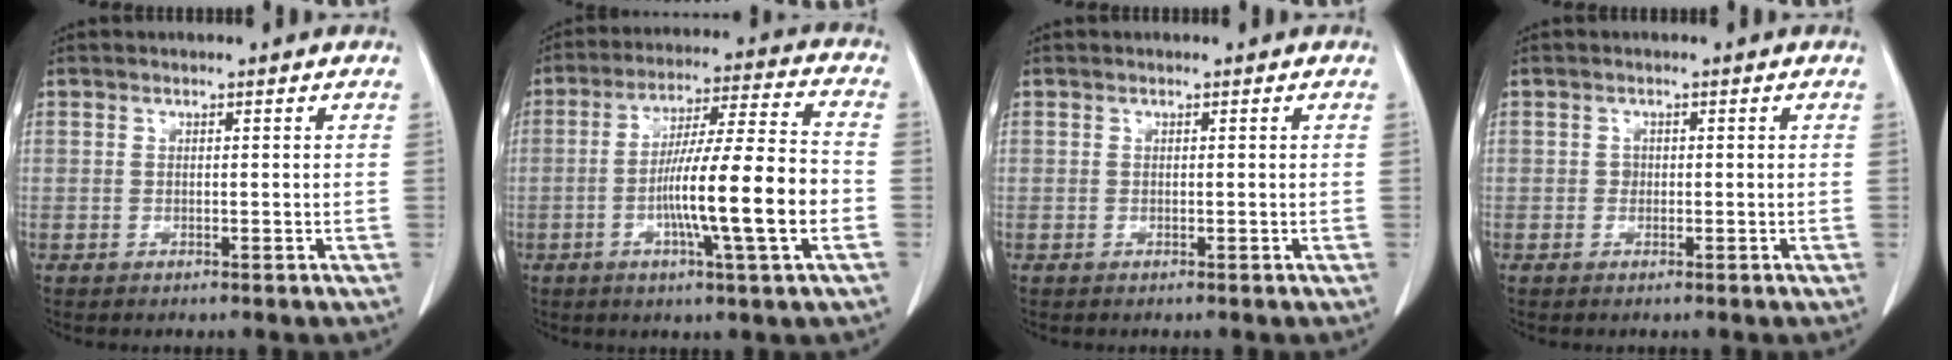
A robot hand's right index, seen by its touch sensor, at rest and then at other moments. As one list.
[{"total": 15.1, "force": [-3.6, 0.1, 14.6], "torque": [-0.248, 0.002, -0.064]}, {"total": 0.0}, {"total": 0.8, "force": [0.0, 0.7, 0.2], "torque": [0.001, 0.003, -0.001]}]